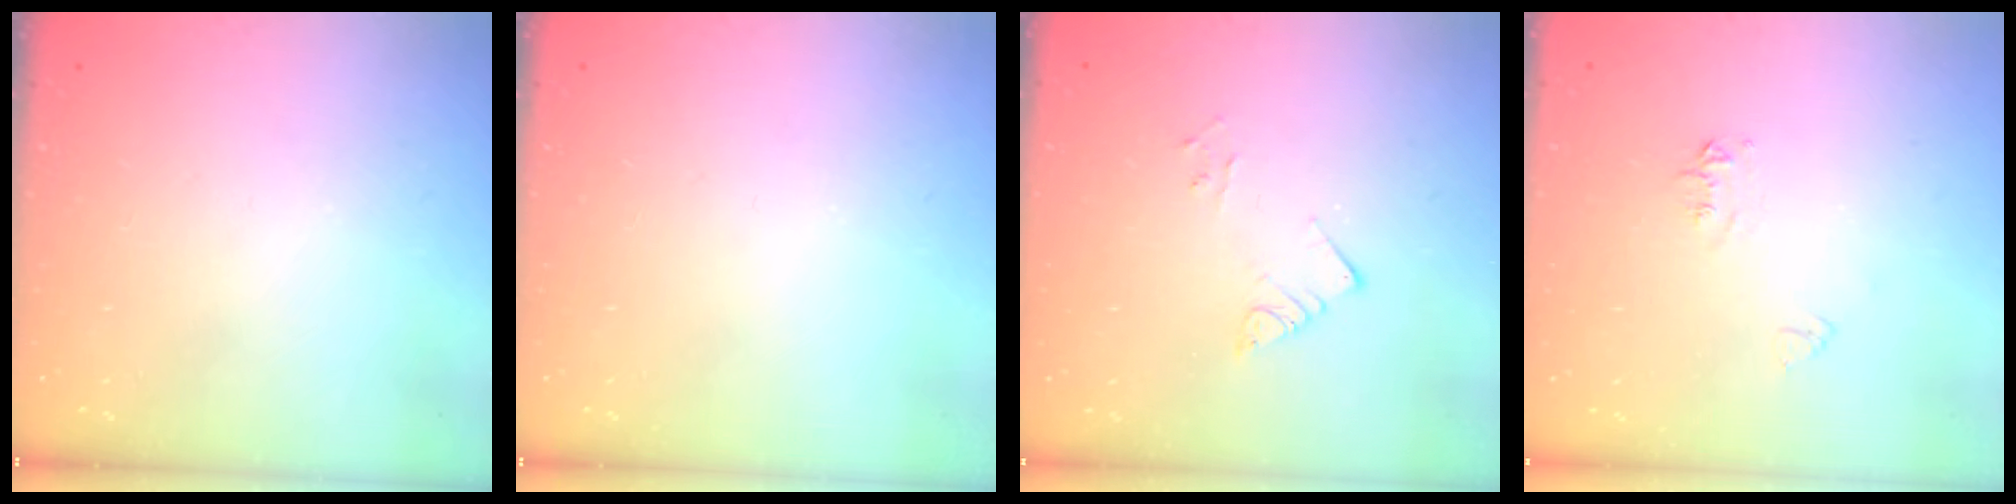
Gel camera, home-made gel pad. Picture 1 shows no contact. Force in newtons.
{"total": 0.0}
{"total": 3.9, "press": 3.9, "slide": 0.2}
{"total": 5.0, "press": 5.0, "slide": 0.6}